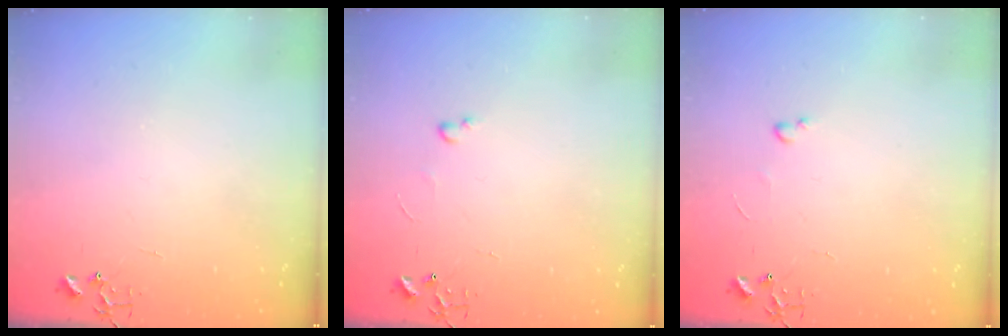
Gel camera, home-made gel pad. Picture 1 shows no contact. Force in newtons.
{"total": 2.6, "press": 2.6, "slide": 0.4}
{"total": 2.4, "press": 2.3, "slide": 0.4}